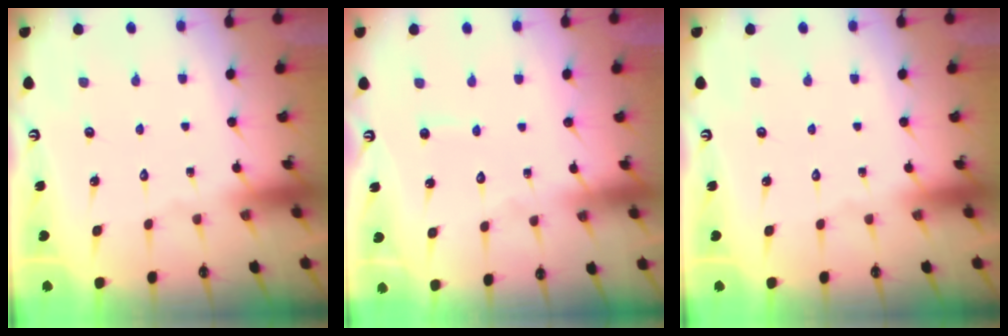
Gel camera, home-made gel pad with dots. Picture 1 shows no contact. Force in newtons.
{"total": 4.7, "press": 4.7, "slide": 0.5}
{"total": 0.0}